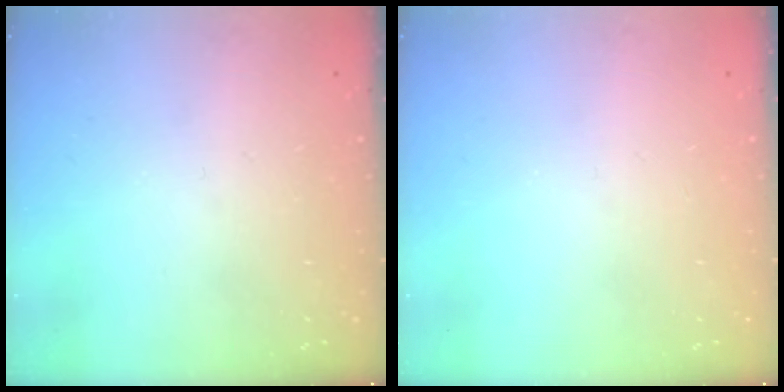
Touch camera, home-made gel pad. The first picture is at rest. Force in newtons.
{"total": 0.0}